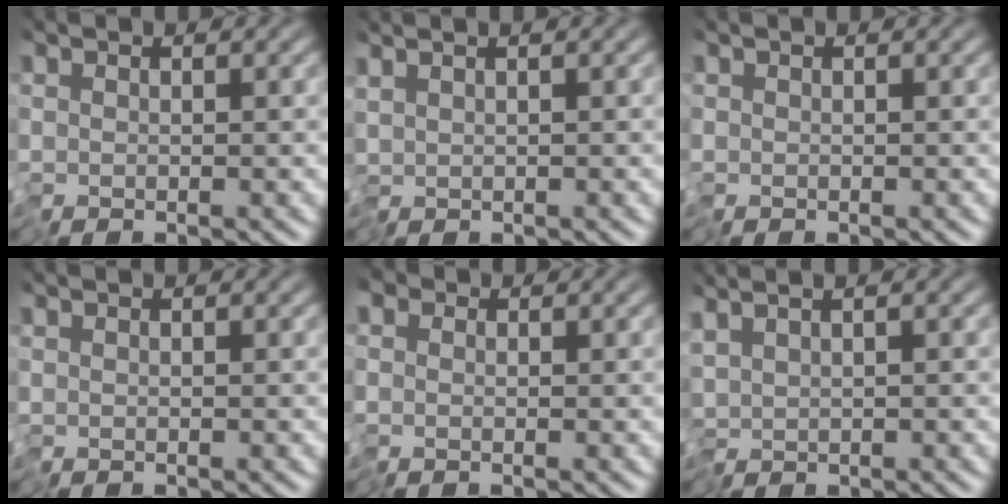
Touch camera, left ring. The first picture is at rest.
{"total": 1.0, "force": [0.2, 0.2, 0.9], "torque": [-0.021, 0.003, 0.004]}
{"total": 0.0}
{"total": 0.0}
{"total": 1.4, "force": [-0.3, 1.3, 0.3], "torque": [-0.009, -0.001, -0.010]}
{"total": 1.6, "force": [0.4, 0.4, 1.6], "torque": [-0.034, 0.005, 0.006]}